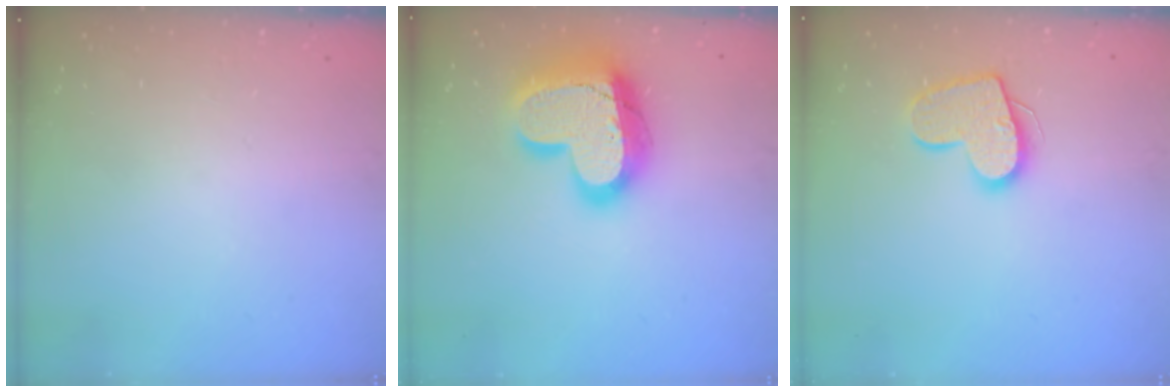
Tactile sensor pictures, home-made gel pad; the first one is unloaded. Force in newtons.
{"total": 21.7, "press": 21.6, "slide": 1.9}
{"total": 13.9, "press": 13.8, "slide": 1.1}